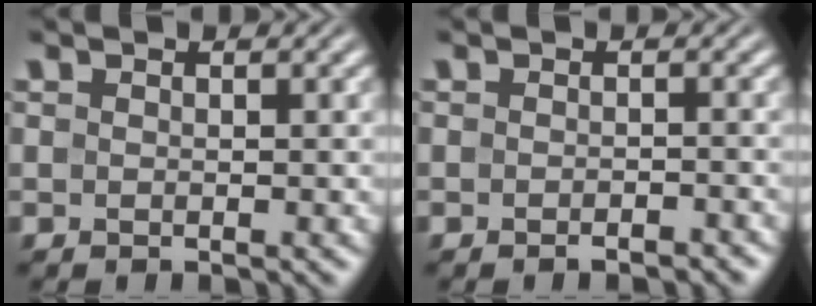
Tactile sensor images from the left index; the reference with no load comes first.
{"total": 1.4, "force": [-1.1, 0.3, 0.8], "torque": [-0.009, 0.000, -0.014]}